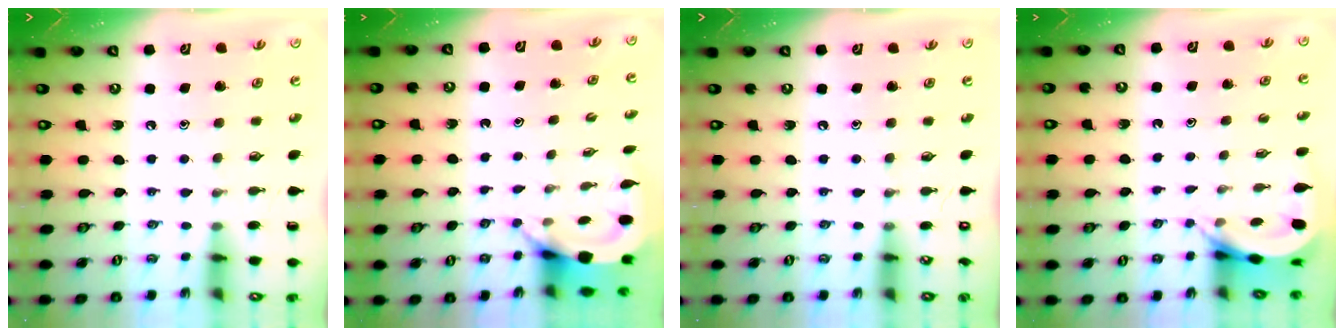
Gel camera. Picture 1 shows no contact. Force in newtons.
{"total": 4.1, "press": 4.1, "slide": 0.3}
{"total": 0.0}
{"total": 4.3, "press": 4.3, "slide": 0.3}